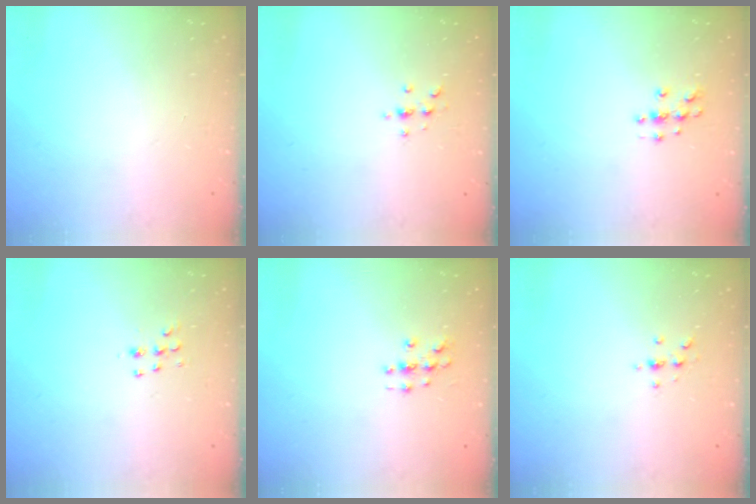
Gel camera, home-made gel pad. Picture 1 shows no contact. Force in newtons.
{"total": 2.2, "press": 2.1, "slide": 0.2}
{"total": 3.8, "press": 3.8, "slide": 0.4}
{"total": 5.2, "press": 5.1, "slide": 1.0}
{"total": 2.8, "press": 2.8, "slide": 0.3}
{"total": 2.4, "press": 2.4, "slide": 0.3}